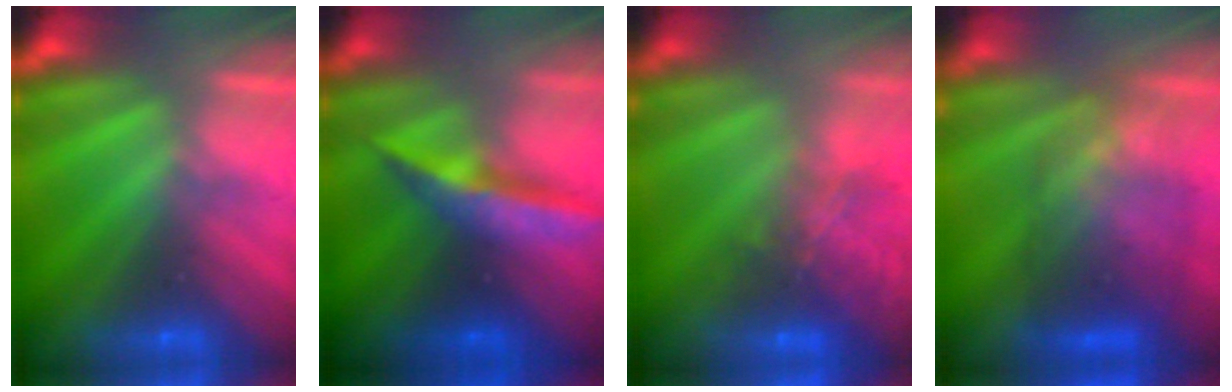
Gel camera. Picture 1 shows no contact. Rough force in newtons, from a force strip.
{"total": 6.4}
{"total": 7.9}
{"total": 6.8}